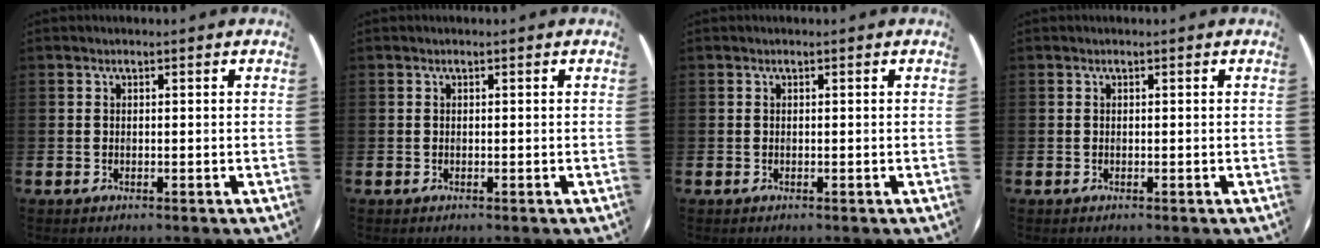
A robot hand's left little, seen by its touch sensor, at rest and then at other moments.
{"total": 0.0}
{"total": 0.0}
{"total": 0.0}